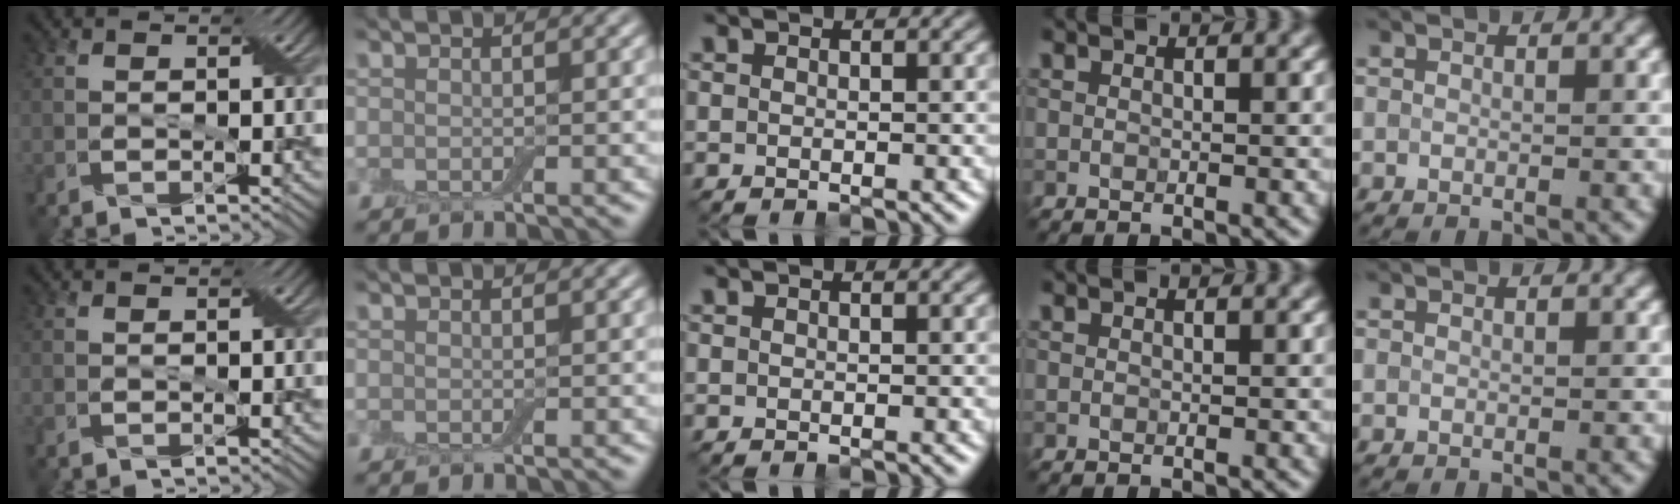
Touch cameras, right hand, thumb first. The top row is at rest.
{}